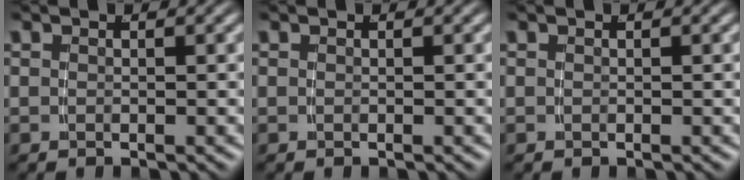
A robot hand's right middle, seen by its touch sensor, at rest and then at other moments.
{"total": 0.0}
{"total": 0.0}